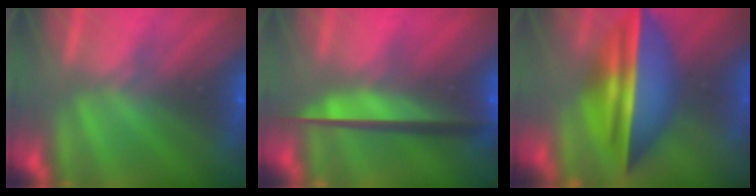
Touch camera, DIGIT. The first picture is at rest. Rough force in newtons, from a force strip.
{"total": 9.3}
{"total": 7.3}